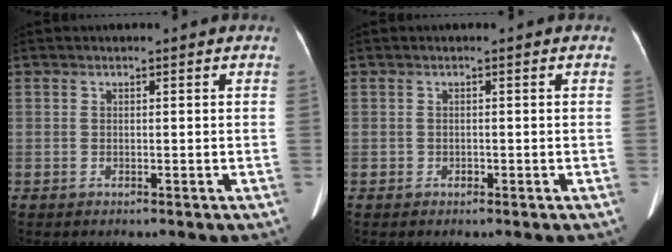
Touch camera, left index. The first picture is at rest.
{"total": 0.7, "force": [-0.6, 0.3, 0.0], "torque": [-0.005, -0.004, -0.009]}